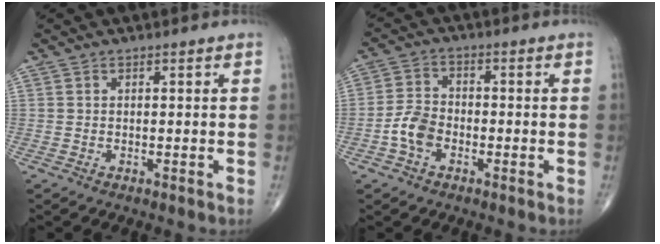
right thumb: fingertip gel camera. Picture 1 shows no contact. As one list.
[{"total": 5.6, "force": [-2.3, 3.8, 3.5], "torque": [-0.061, 0.021, -0.051]}]